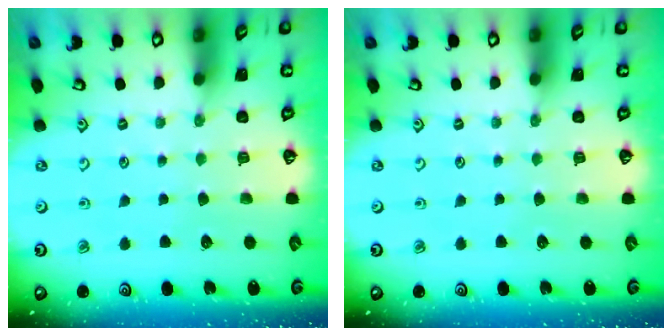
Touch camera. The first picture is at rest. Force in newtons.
{"total": 0.0}